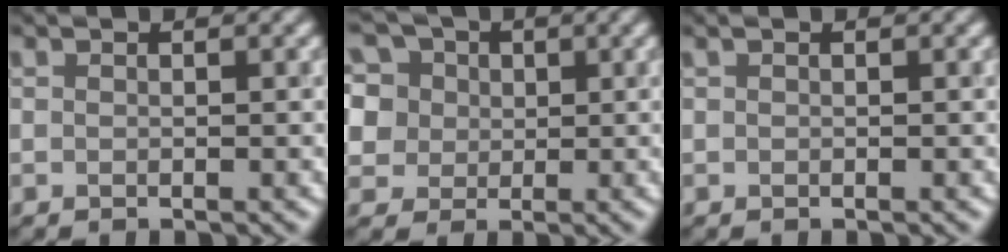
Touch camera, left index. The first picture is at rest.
{"total": 11.8, "force": [5.7, 8.7, 5.5], "torque": [-0.121, 0.040, 0.074]}
{"total": 0.0}